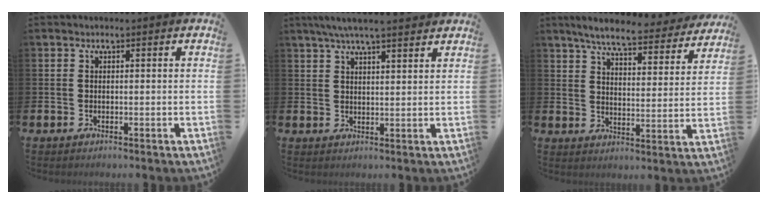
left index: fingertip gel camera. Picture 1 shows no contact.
{"total": 5.2, "force": [4.6, 0.5, 2.3], "torque": [-0.054, -0.007, 0.084]}
{"total": 6.9, "force": [6.3, 0.9, 2.8], "torque": [-0.072, -0.035, 0.105]}